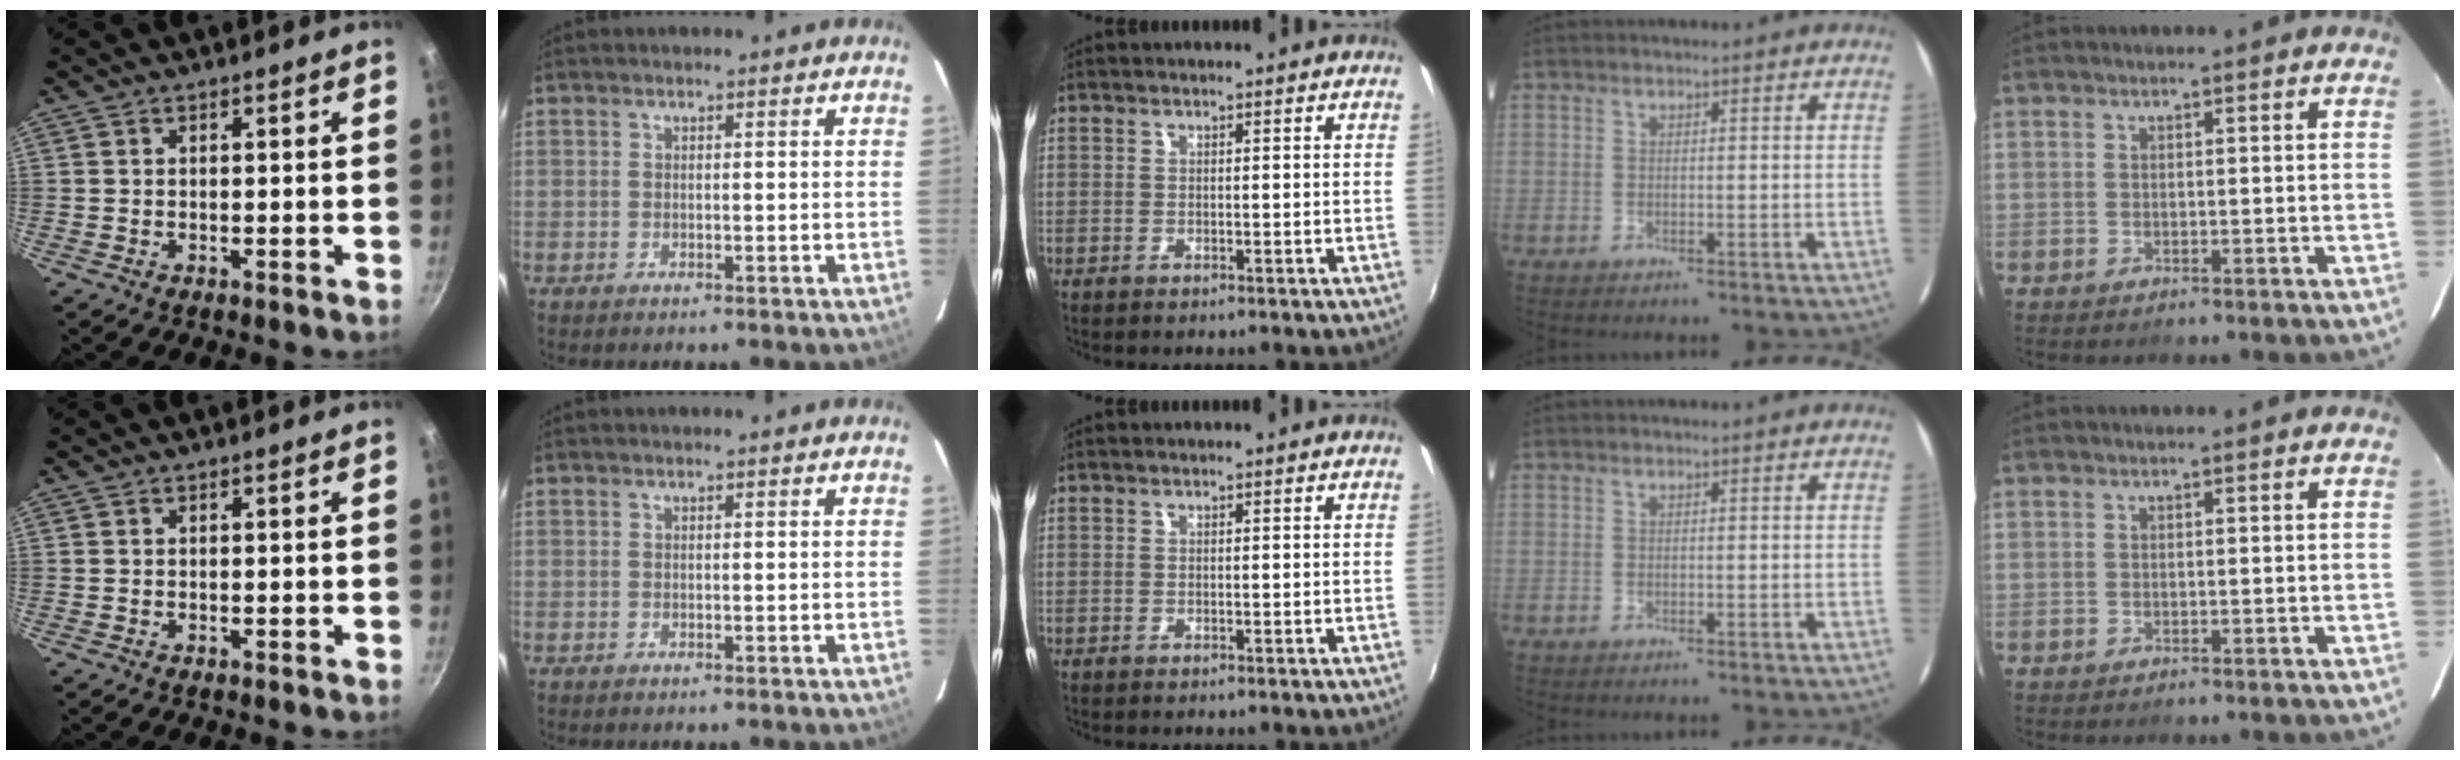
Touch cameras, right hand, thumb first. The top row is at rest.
{}